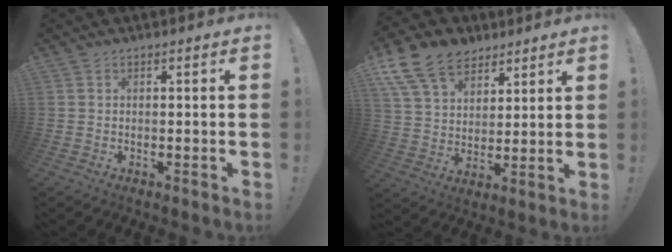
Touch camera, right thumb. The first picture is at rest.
{"total": 15.7, "force": [9.6, 10.3, 6.9], "torque": [-0.120, -0.054, 0.182]}